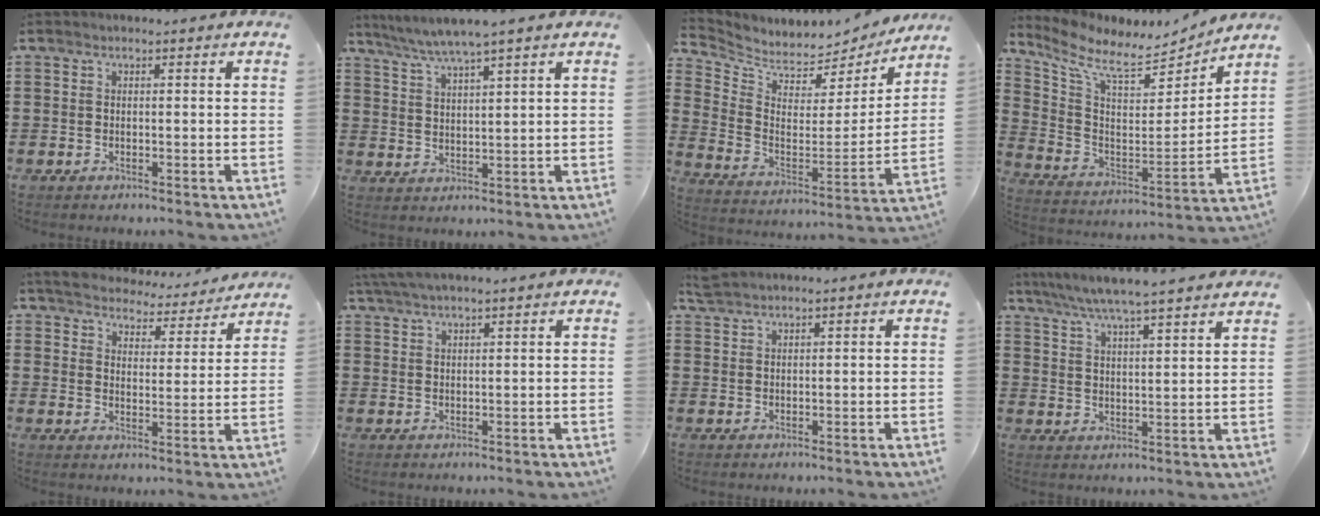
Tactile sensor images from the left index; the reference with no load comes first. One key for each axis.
{"total": 4.3, "fx": 3.6, "fy": -0.4, "fz": 2.3, "tx": -0.054, "ty": -0.012, "tz": 0.063}
{"total": 4.7, "fx": 4.3, "fy": 1.7, "fz": -0.2, "tx": -0.033, "ty": -0.047, "tz": 0.072}
{"total": 8.9, "fx": 7.6, "fy": 2.5, "fz": 3.9, "tx": -0.115, "ty": -0.054, "tz": 0.128}
{"total": 4.6, "fx": 4.6, "fy": 0.2, "fz": 0.1, "tx": -0.031, "ty": -0.037, "tz": 0.077}
{"total": 3.3, "fx": 2.8, "fy": 0.0, "fz": 1.7, "tx": -0.038, "ty": -0.001, "tz": 0.054}
{"total": 2.0, "fx": 1.9, "fy": 0.0, "fz": 0.7, "tx": -0.017, "ty": 0.001, "tz": 0.037}
{"total": 5.7, "fx": 5.2, "fy": -0.6, "fz": 2.2, "tx": -0.062, "ty": -0.027, "tz": 0.089}